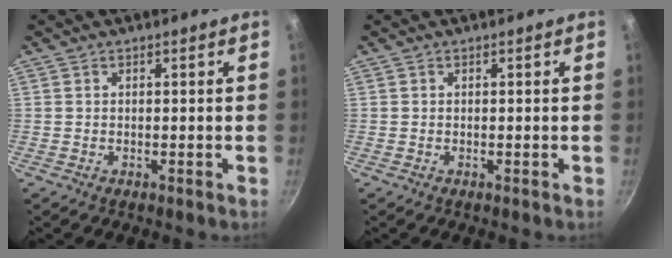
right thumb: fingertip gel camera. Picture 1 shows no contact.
{"total": 0.0}